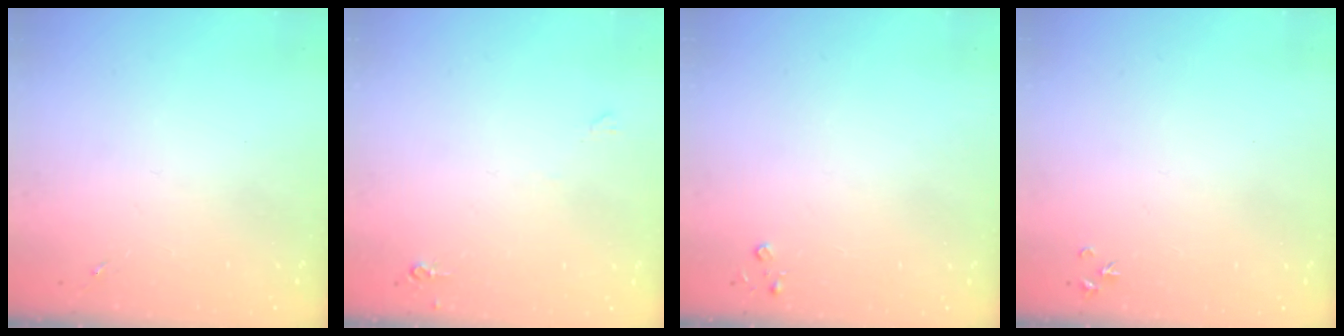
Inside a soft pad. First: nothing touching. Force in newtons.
{"total": 3.8, "press": 3.8, "slide": 0.6}
{"total": 2.6, "press": 2.6, "slide": 0.3}
{"total": 3.2, "press": 3.2, "slide": 0.4}